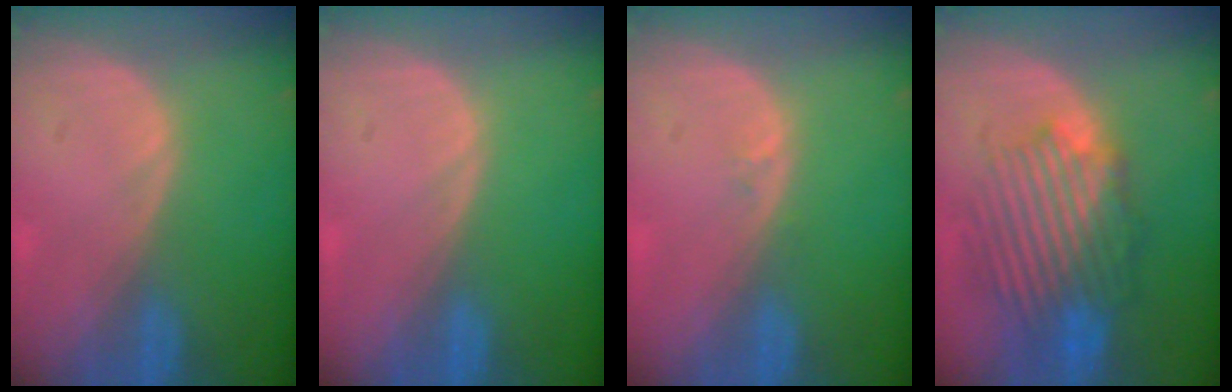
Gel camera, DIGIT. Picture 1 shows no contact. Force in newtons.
{"total": 0.0}
{"total": 0.6, "press": 0.5, "slide": 0.4}
{"total": 9.3, "press": 9.2, "slide": 1.7}